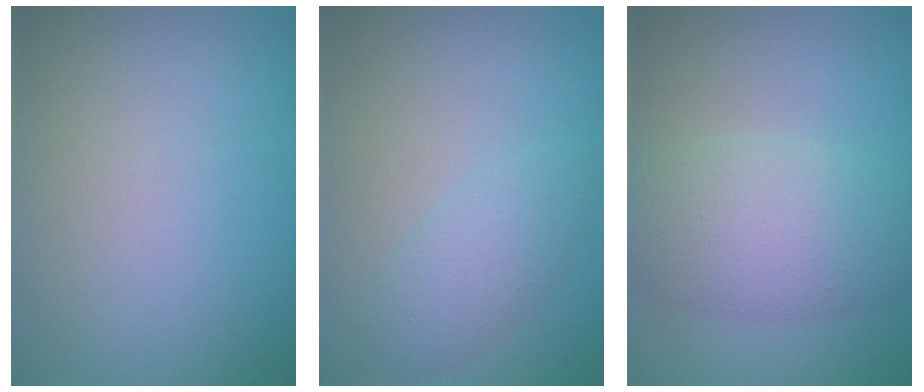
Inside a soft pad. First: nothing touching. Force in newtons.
{"total": 1.7, "press": 1.7, "slide": 0.0}
{"total": 5.9, "press": 5.9, "slide": 0.3}